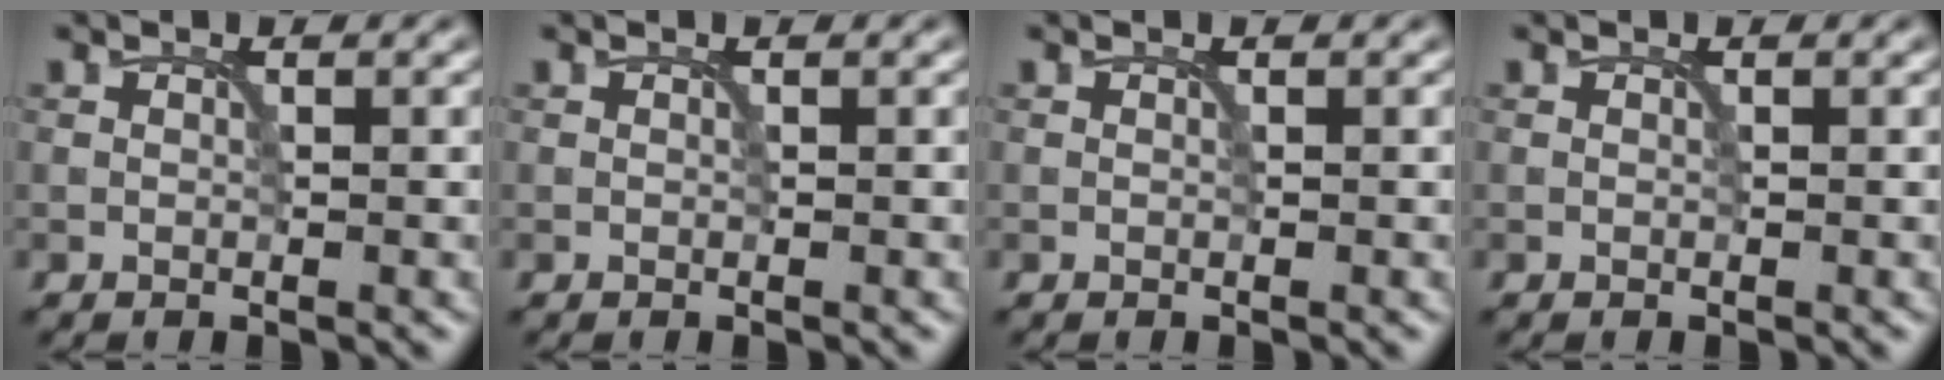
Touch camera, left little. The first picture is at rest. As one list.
[{"total": 0.0}, {"total": 0.0}, {"total": 0.0}]